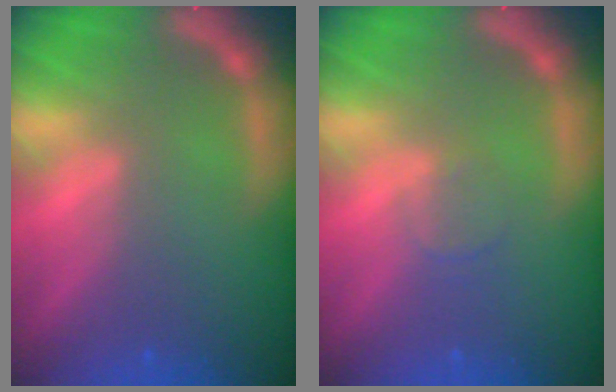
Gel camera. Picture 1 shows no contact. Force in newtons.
{"total": 1.4}